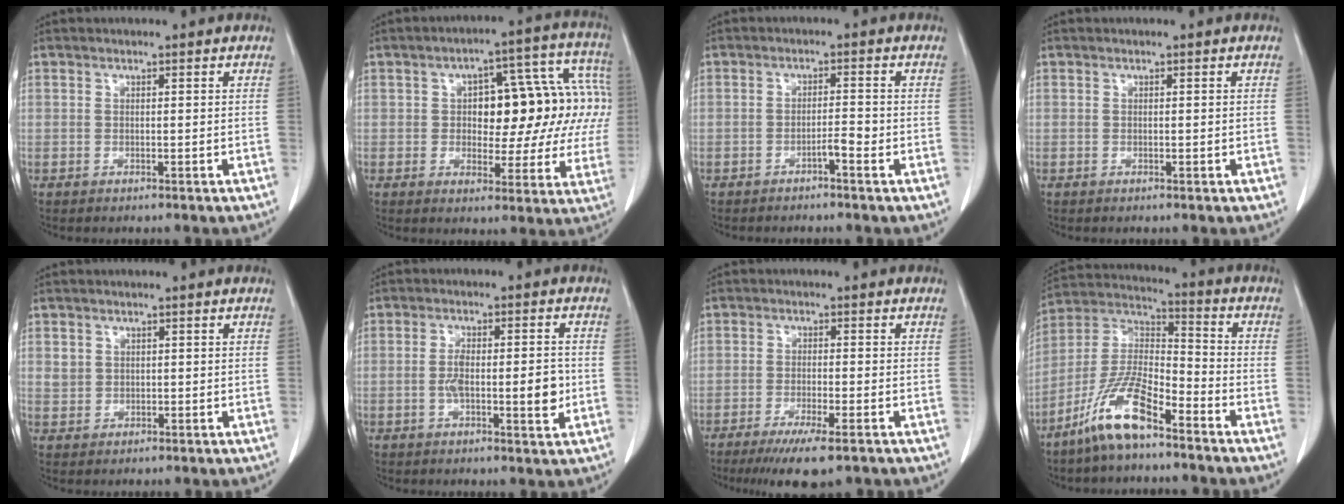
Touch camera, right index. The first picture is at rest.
{"total": 17.0, "force": [1.6, 7.9, 14.9], "torque": [-0.177, 0.050, 0.024]}
{"total": 2.1, "force": [-1.3, 0.0, 1.7], "torque": [-0.025, 0.002, -0.024]}
{"total": 0.6, "force": [-0.2, 0.2, 0.5], "torque": [-0.010, -0.001, 0.000]}
{"total": 1.9, "force": [0.7, 1.7, 0.3], "torque": [-0.003, 0.004, 0.013]}
{"total": 7.5, "force": [-1.2, 2.0, 7.1], "torque": [-0.118, 0.001, -0.020]}
{"total": 7.4, "force": [-5.0, 0.7, 5.4], "torque": [-0.087, -0.017, -0.076]}
{"total": 11.9, "force": [-8.0, 2.9, 8.3], "torque": [-0.175, 0.005, -0.155]}